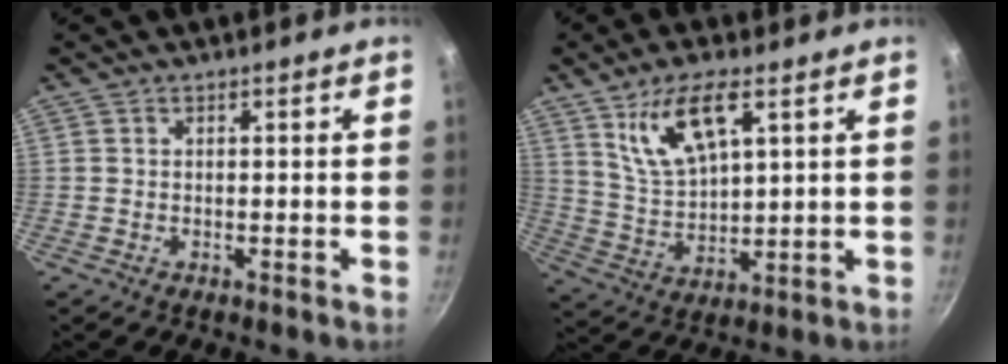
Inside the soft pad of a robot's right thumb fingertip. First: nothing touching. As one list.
[{"total": 11.1, "force": [5.7, 4.2, 8.6], "torque": [-0.158, -0.021, 0.121]}]